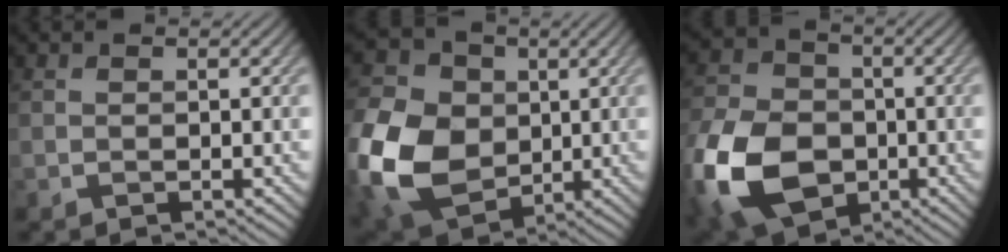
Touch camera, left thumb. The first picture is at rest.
{"total": 15.6, "force": [-1.8, 12.1, 9.8], "torque": [-0.277, -0.012, -0.040]}
{"total": 16.5, "force": [-5.6, 11.6, 10.3], "torque": [-0.278, -0.039, -0.112]}